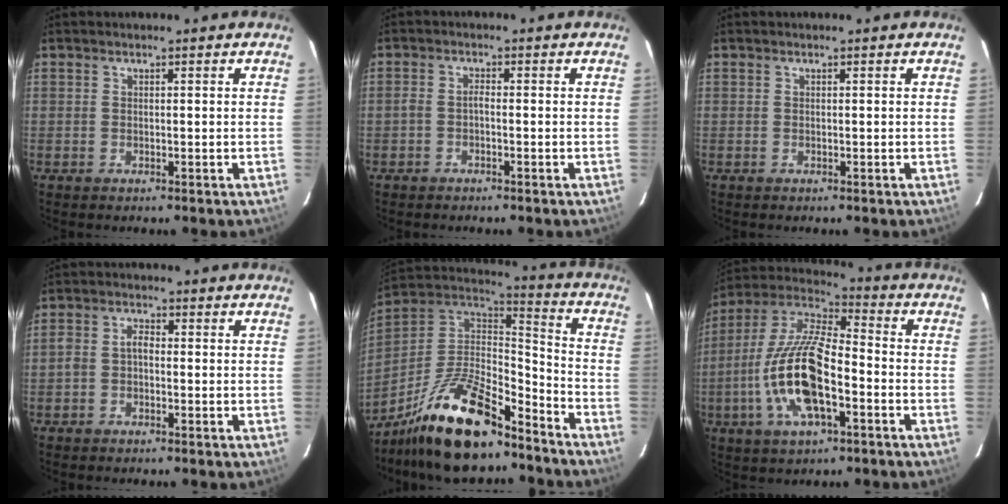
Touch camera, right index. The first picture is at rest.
{"total": 1.4, "force": [-0.9, 0.4, 1.0], "torque": [-0.026, 0.007, -0.020]}
{"total": 0.0}
{"total": 2.7, "force": [-1.1, 1.7, 1.8], "torque": [-0.041, 0.012, -0.024]}
{"total": 21.2, "force": [-15.1, 7.2, 13.0], "torque": [-0.258, -0.007, -0.263]}
{"total": 17.9, "force": [-5.7, 6.6, 15.6], "torque": [-0.321, -0.007, -0.115]}